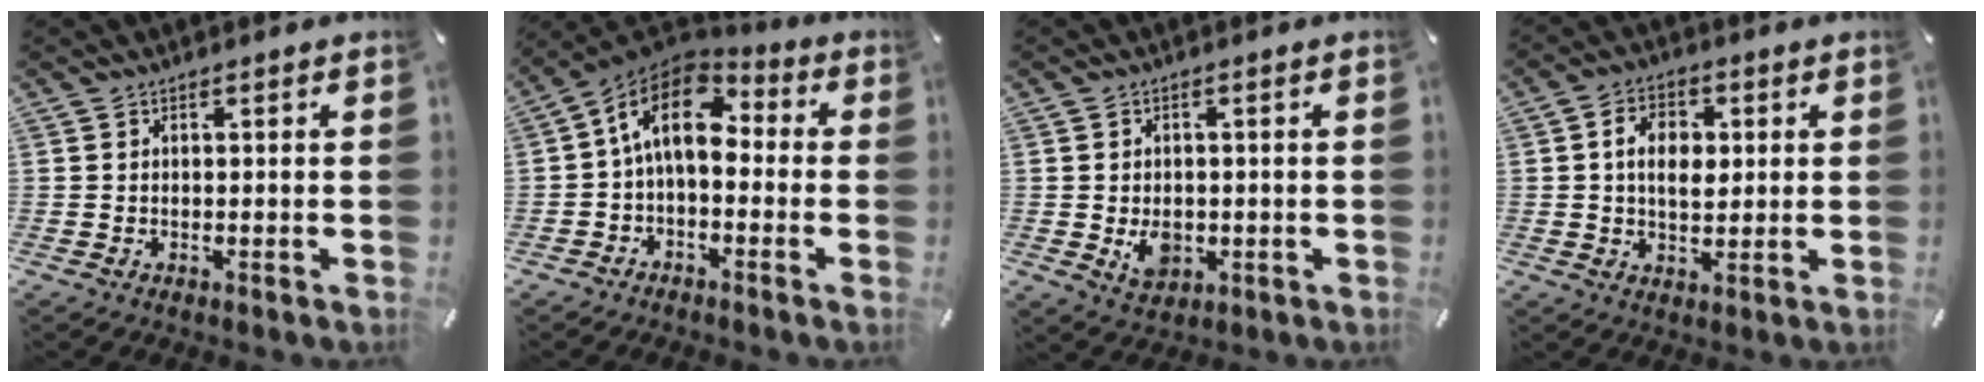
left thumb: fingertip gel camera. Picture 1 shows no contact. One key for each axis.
{"total": 12.3, "fx": 1.3, "fy": 7.7, "fz": 9.5, "tx": -0.183, "ty": 0.002, "tz": 0.018}
{"total": 5.2, "fx": -0.9, "fy": 4.0, "fz": 3.2, "tx": -0.044, "ty": -0.007, "tz": -0.018}
{"total": 7.7, "fx": 1.3, "fy": 5.4, "fz": 5.3, "tx": -0.088, "ty": 0.007, "tz": 0.019}